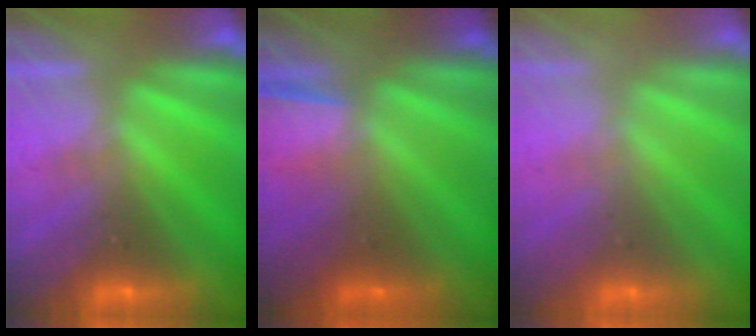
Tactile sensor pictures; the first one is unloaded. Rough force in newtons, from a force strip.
{"total": 1.4}
{"total": 2.8}